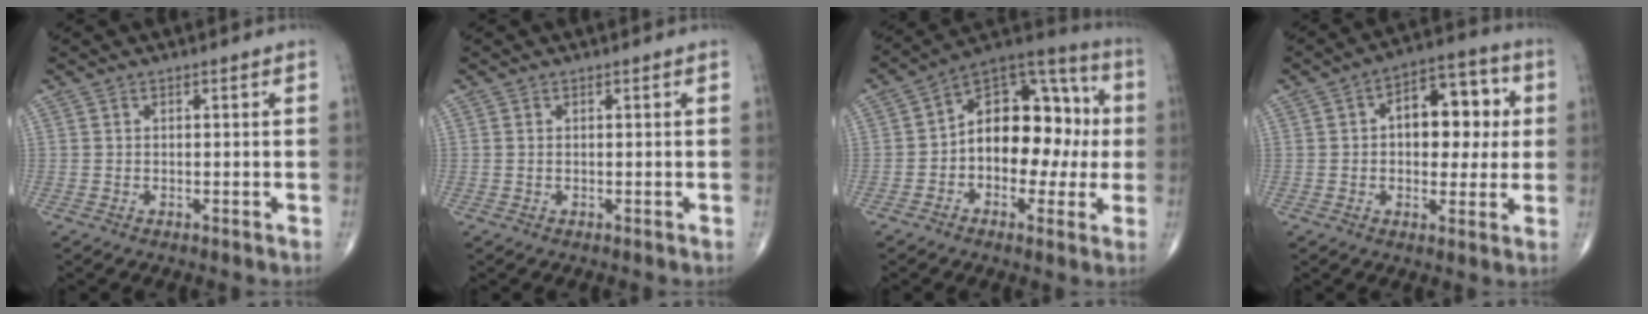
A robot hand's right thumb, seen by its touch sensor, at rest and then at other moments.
{"total": 0.0}
{"total": 17.4, "force": [-0.5, 11.1, 13.4], "torque": [-0.150, 0.052, -0.020]}
{"total": 13.2, "force": [1.8, 7.9, 10.5], "torque": [-0.101, 0.021, 0.019]}